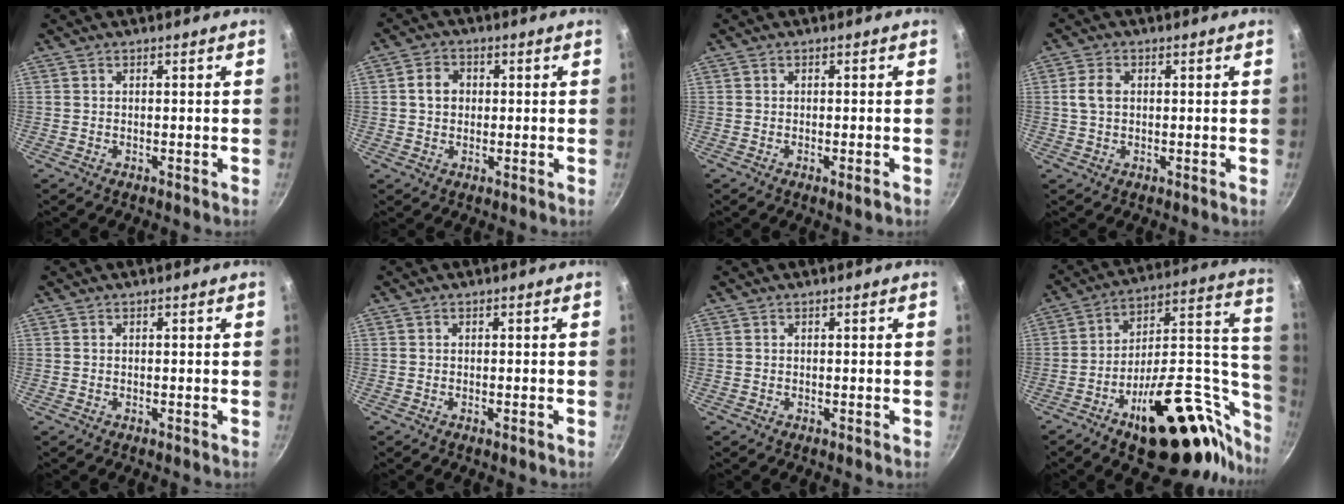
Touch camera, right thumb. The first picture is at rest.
{"total": 4.4, "force": [0.5, 3.7, 2.3], "torque": [-0.022, 0.009, 0.003]}
{"total": 1.6, "force": [-0.9, 0.2, 1.4], "torque": [-0.029, -0.002, -0.015]}
{"total": 3.7, "force": [0.4, 2.6, 2.6], "torque": [-0.049, 0.008, 0.006]}
{"total": 0.0}
{"total": 0.7, "force": [-0.4, 0.0, 0.5], "torque": [-0.010, 0.002, -0.009]}
{"total": 0.0}
{"total": 32.0, "force": [-13.3, 15.3, 24.8], "torque": [-0.275, 0.087, -0.192]}